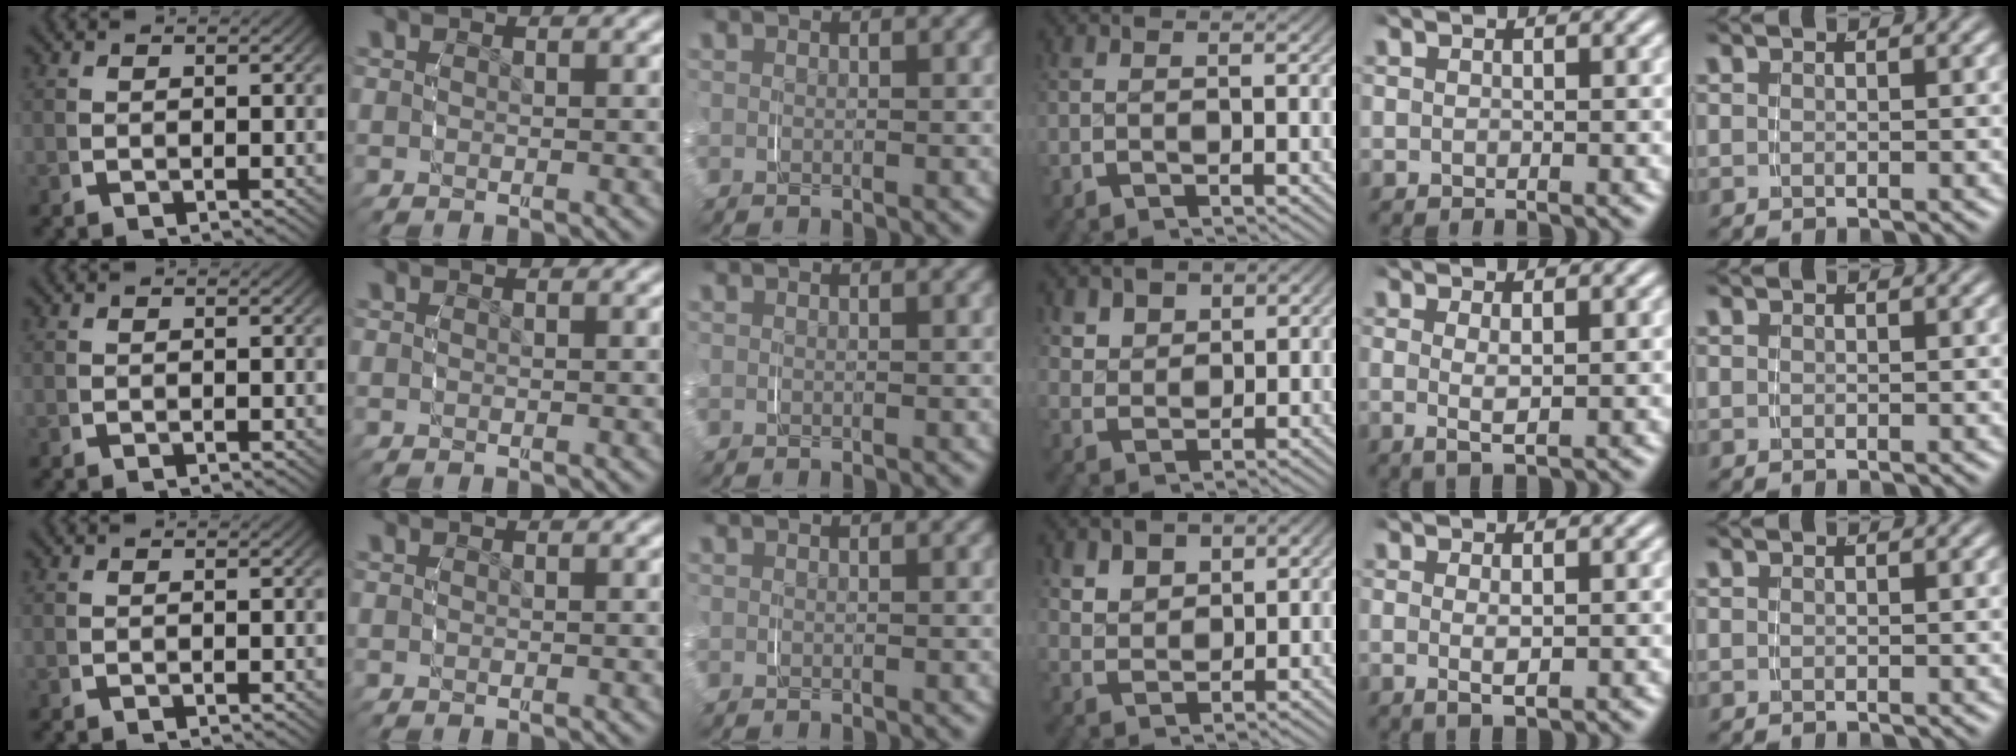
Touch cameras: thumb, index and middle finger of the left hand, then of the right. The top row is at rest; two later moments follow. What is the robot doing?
{"motion": "grasp_and_lifting", "object": "pen bag"}